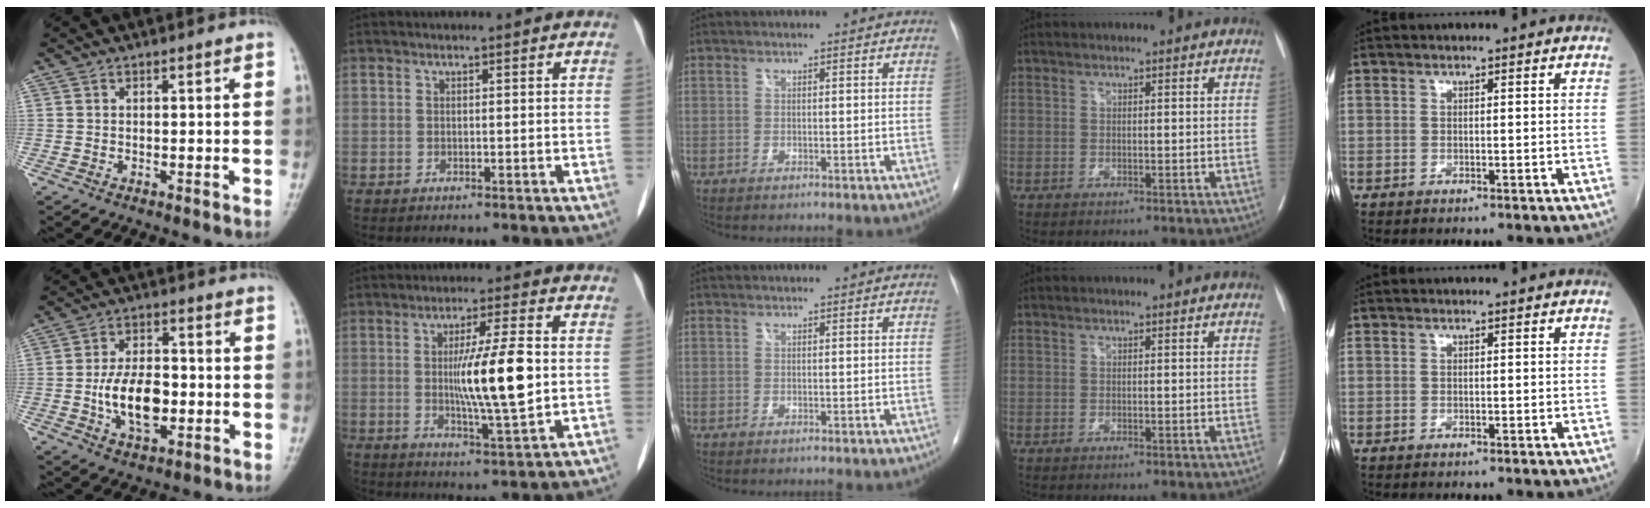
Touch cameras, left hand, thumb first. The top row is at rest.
{"thumb": {"total": 11.1, "force": [-1.7, 6.3, 9.0], "torque": [-0.139, 0.010, -0.029]}, "index": {"total": 10.4, "force": [0.3, 0.4, 10.4], "torque": [-0.181, -0.012, 0.003]}}